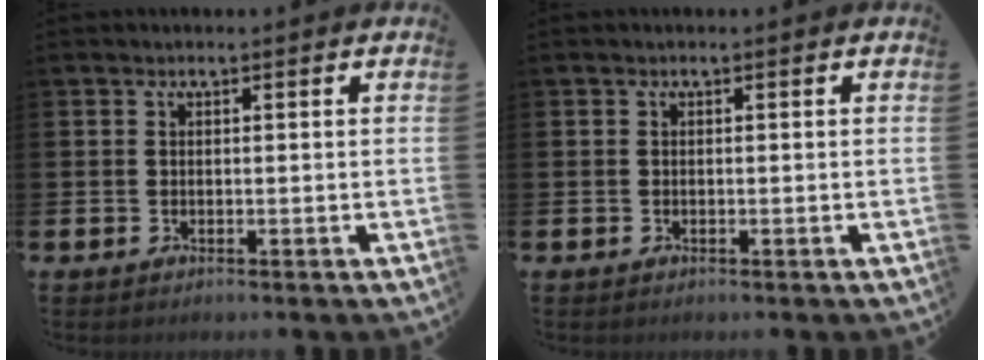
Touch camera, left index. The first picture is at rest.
{"total": 0.0}